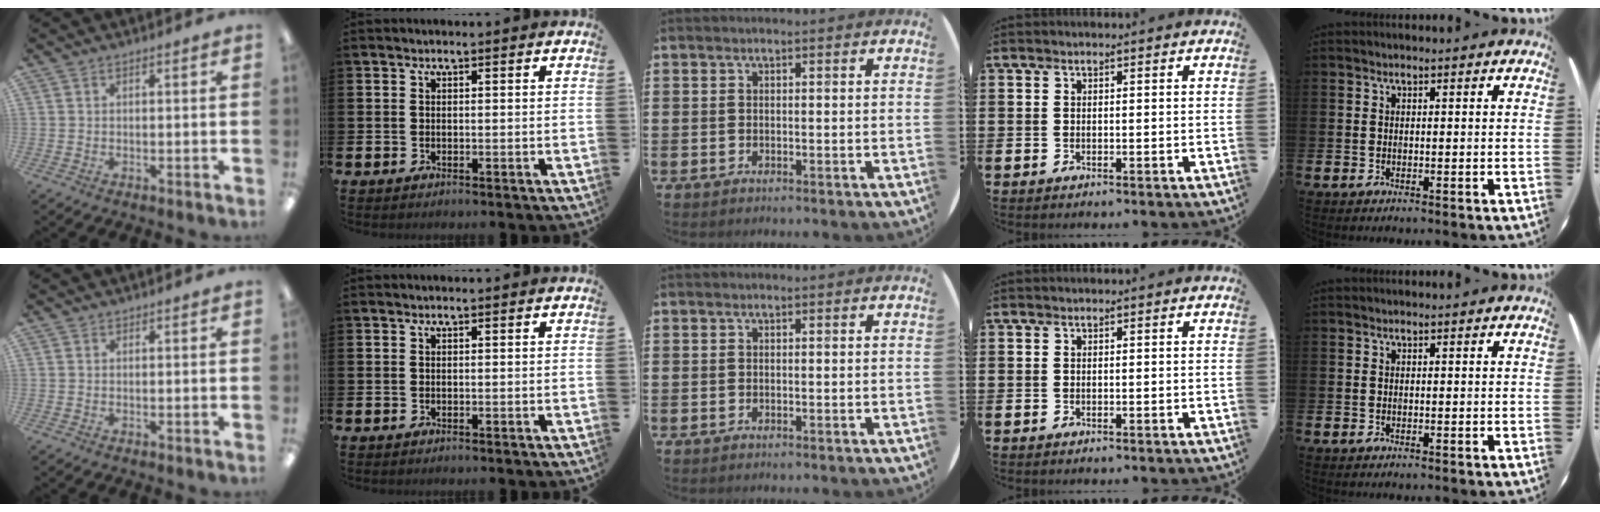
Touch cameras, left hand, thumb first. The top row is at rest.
{}